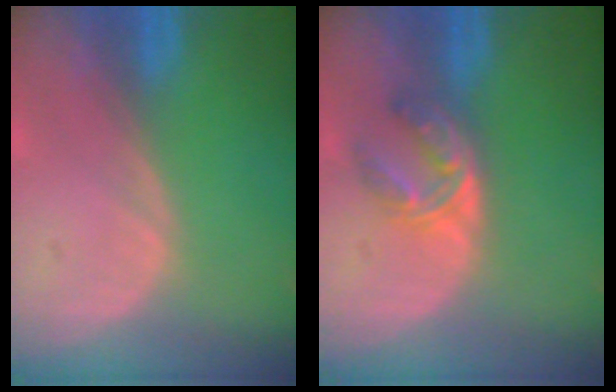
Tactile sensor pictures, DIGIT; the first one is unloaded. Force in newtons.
{"total": 5.9, "press": 4.8, "slide": 3.4}